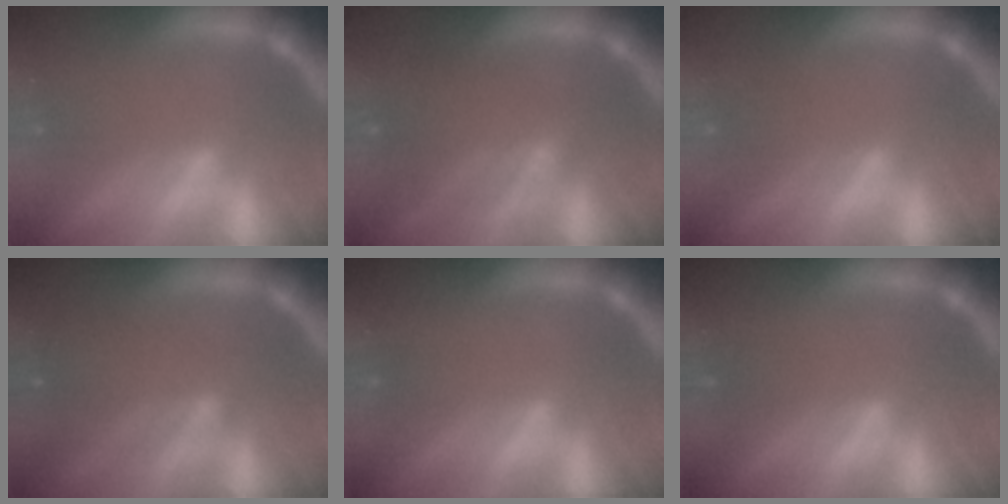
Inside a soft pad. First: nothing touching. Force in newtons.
{"total": 4.5}
{"total": 1.5}
{"total": 4.5}
{"total": 0.0}
{"total": 1.0}